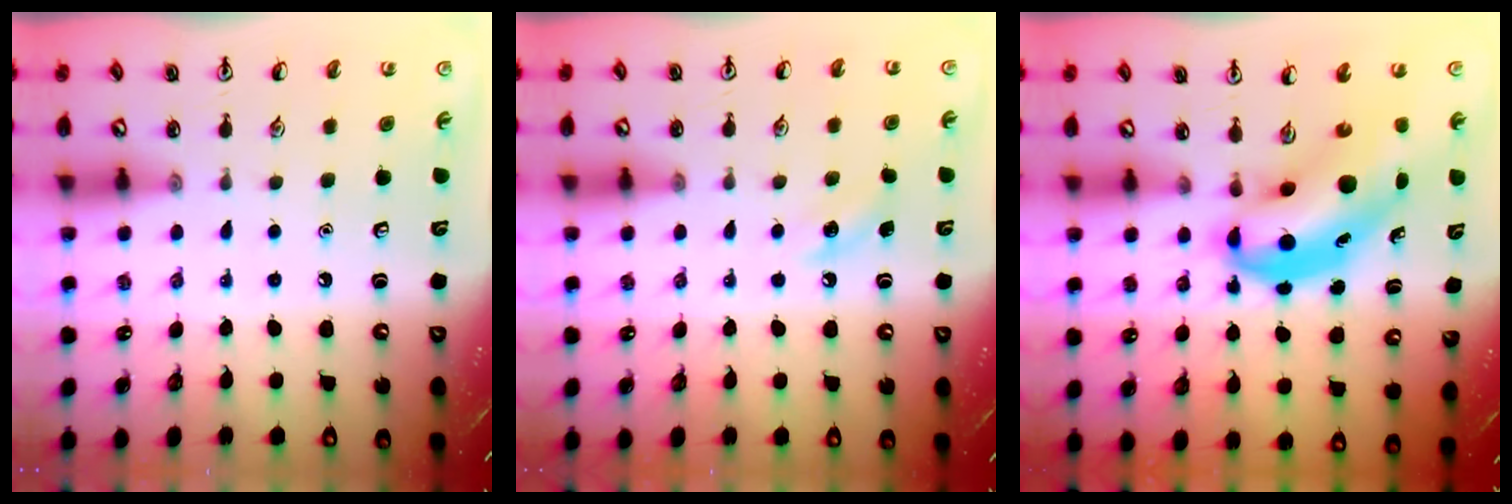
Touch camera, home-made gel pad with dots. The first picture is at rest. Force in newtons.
{"total": 4.8, "press": 4.5, "slide": 1.6}
{"total": 8.3, "press": 8.0, "slide": 2.2}